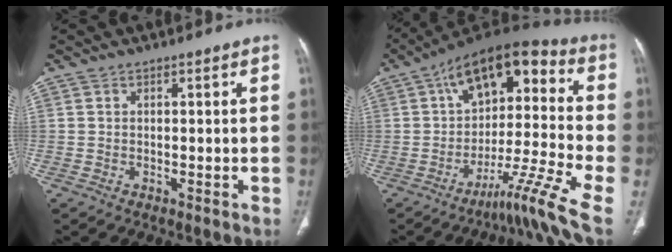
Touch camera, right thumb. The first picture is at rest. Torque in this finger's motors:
{"motor_torque": [0.56, 2.86, 1.03, -0.95, 0.18]}